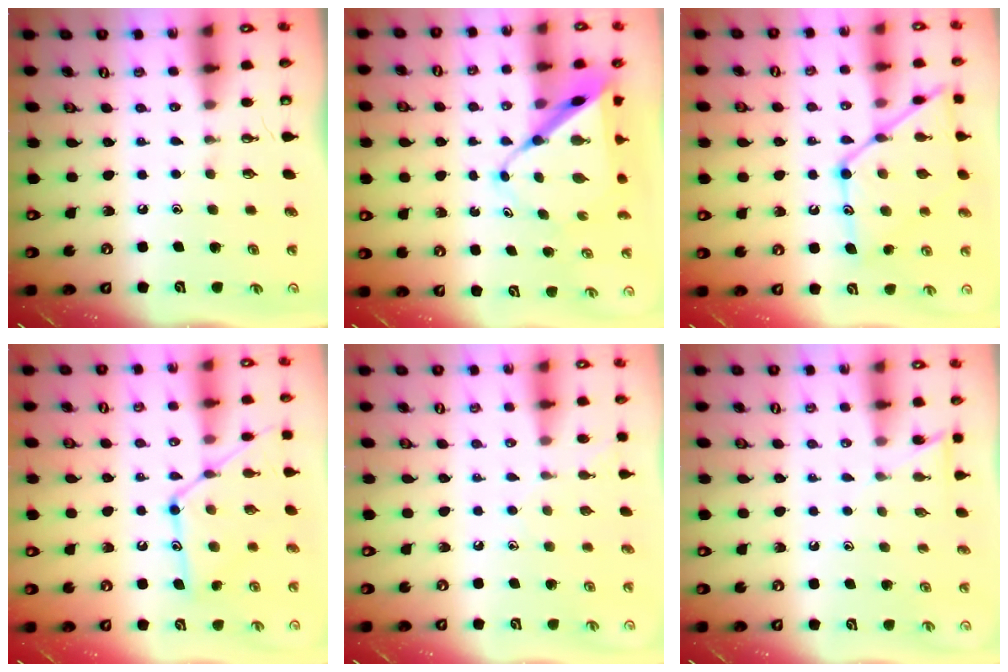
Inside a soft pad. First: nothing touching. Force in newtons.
{"total": 10.1, "press": 10.0, "slide": 0.9}
{"total": 17.2, "press": 17.2, "slide": 1.4}
{"total": 14.8, "press": 14.8, "slide": 1.0}
{"total": 5.3, "press": 5.3, "slide": 0.6}
{"total": 5.1, "press": 5.1, "slide": 0.5}